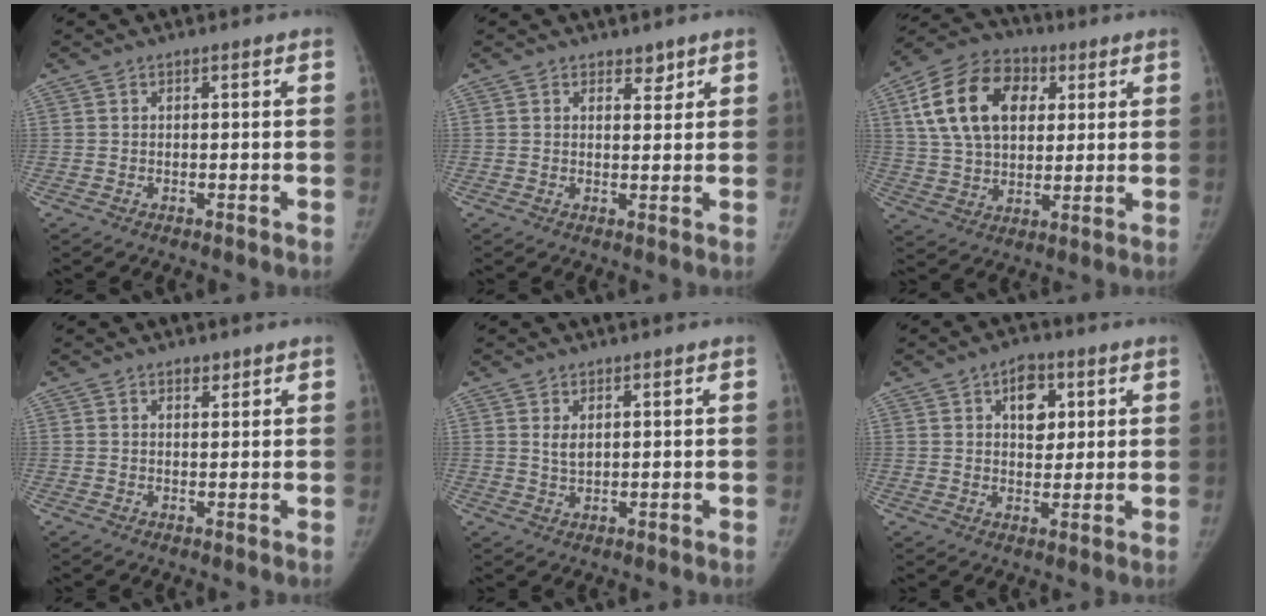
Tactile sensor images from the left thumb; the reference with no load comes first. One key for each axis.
{"total": 2.1, "fx": 1.6, "fy": 1.2, "fz": 0.6, "tx": 0.012, "ty": -0.009, "tz": 0.021}
{"total": 18.8, "fx": 5.8, "fy": 12.8, "fz": 12.4, "tx": -0.213, "ty": 0.004, "tz": 0.100}
{"total": 1.6, "fx": 1.2, "fy": 0.9, "fz": 0.7, "tx": 0.003, "ty": -0.006, "tz": 0.017}
{"total": 2.2, "fx": 0.9, "fy": 1.1, "fz": 1.6, "tx": -0.024, "ty": -0.005, "tz": 0.023}
{"total": 6.8, "fx": 2.7, "fy": 4.5, "fz": 4.4, "tx": -0.034, "ty": -0.009, "tz": 0.037}